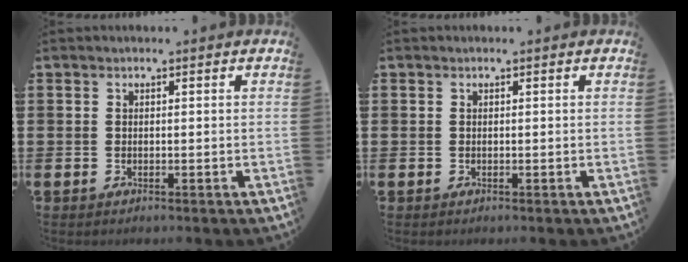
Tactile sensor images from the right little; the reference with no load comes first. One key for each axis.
{"total": 0.0}